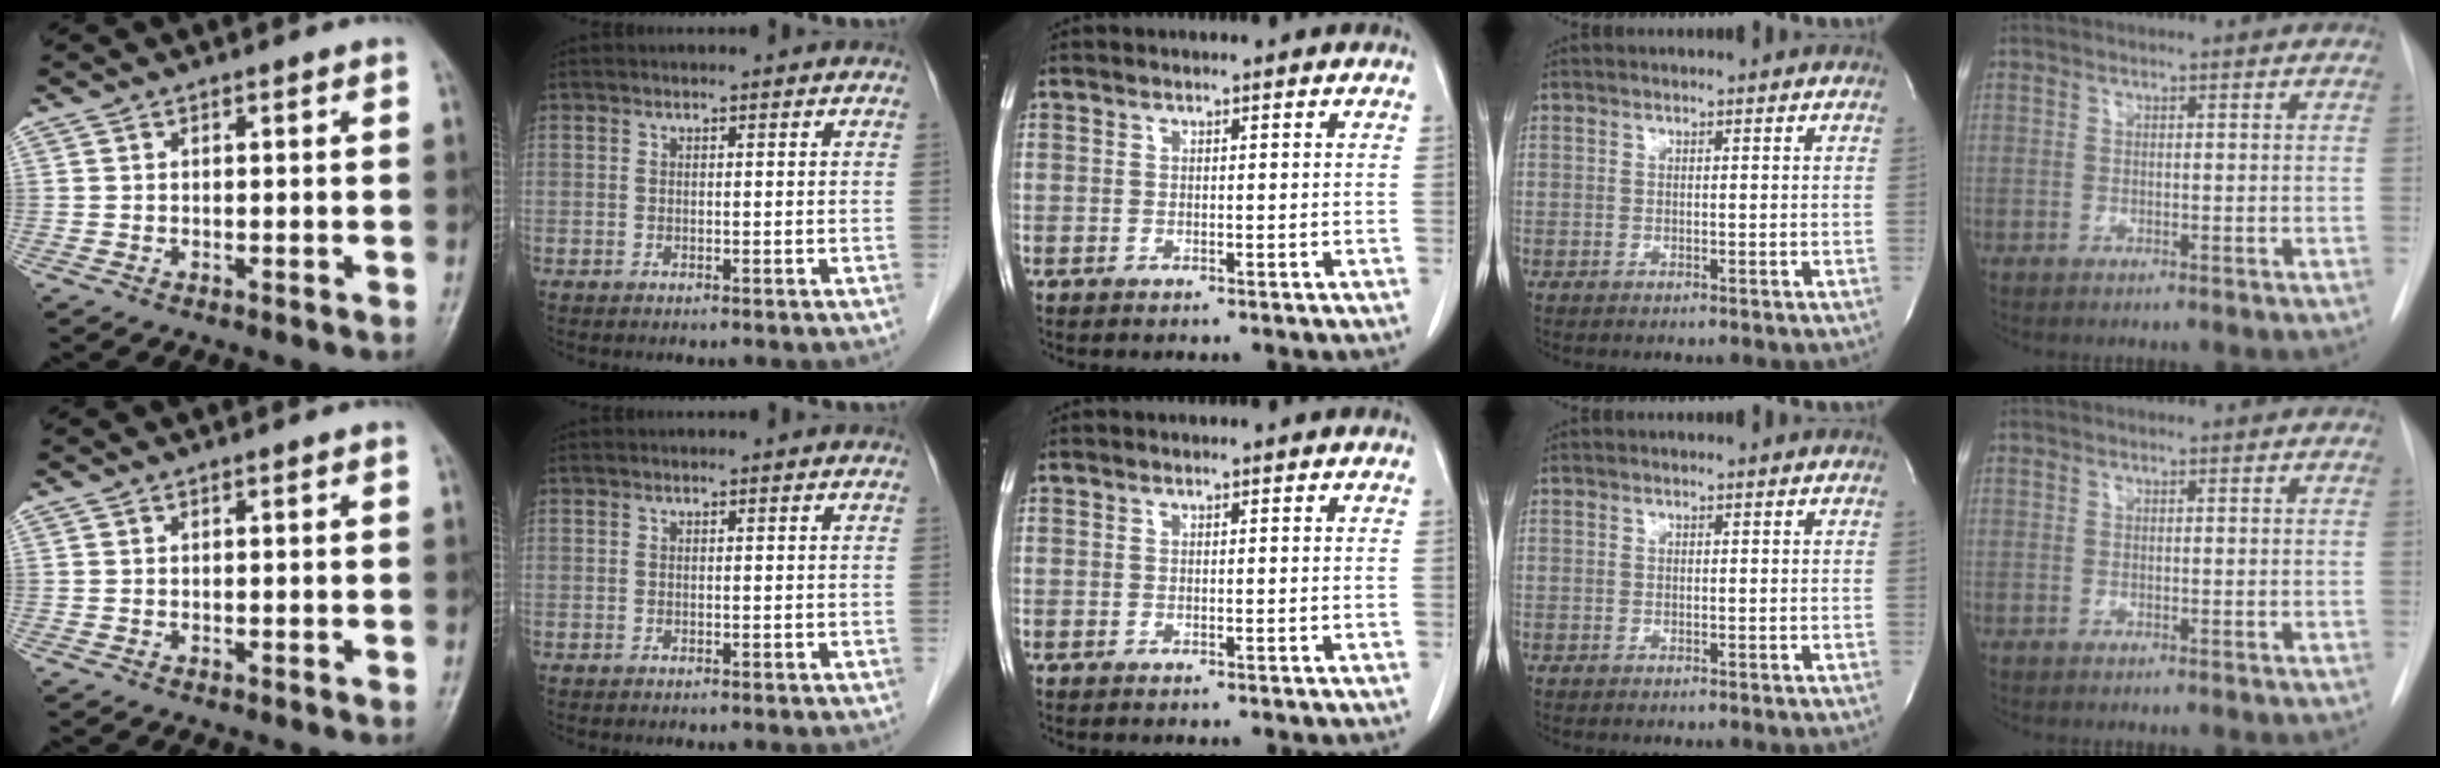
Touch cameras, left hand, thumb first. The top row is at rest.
{}